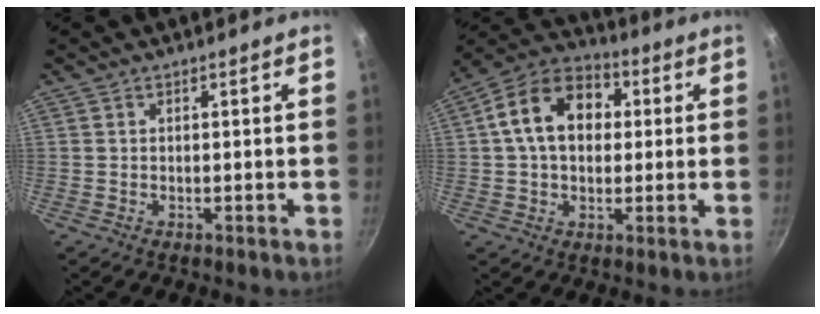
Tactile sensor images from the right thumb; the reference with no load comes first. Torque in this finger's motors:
{"motor_torque": [-0.48, 2.27, 1.01, 0.08, 0.12]}